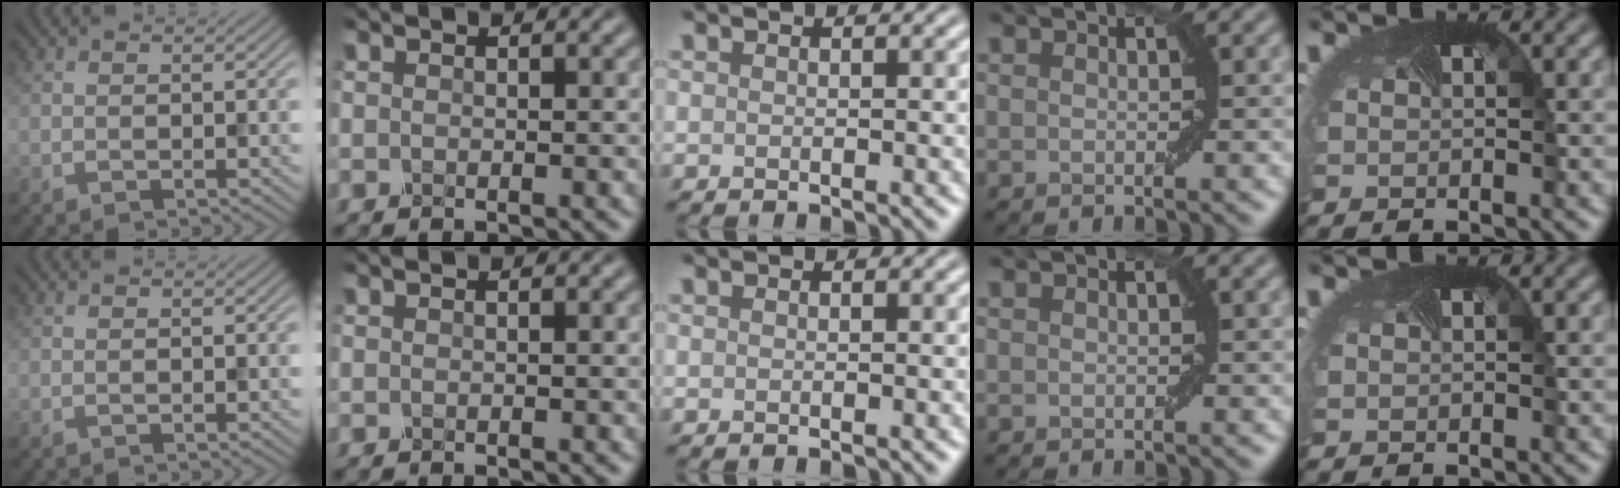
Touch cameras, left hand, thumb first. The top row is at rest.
{}